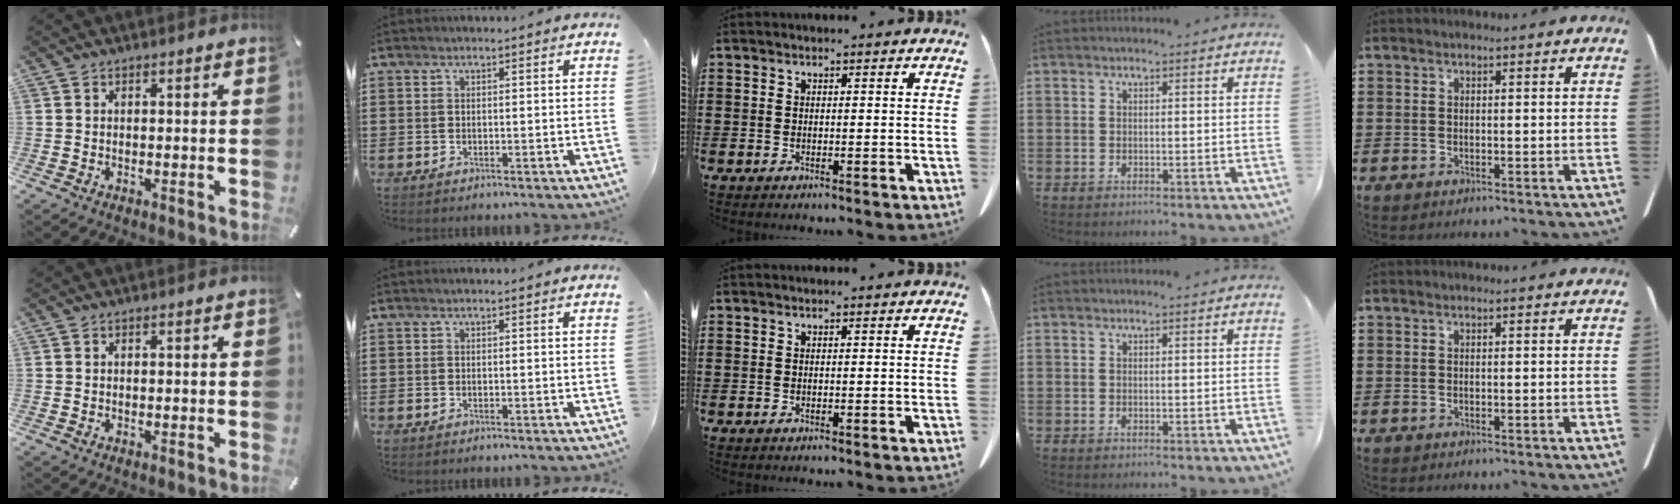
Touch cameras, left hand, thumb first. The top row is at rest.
{}